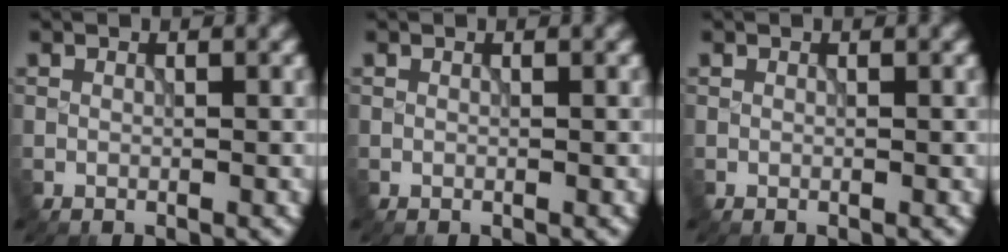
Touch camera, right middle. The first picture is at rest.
{"total": 0.0}
{"total": 0.0}